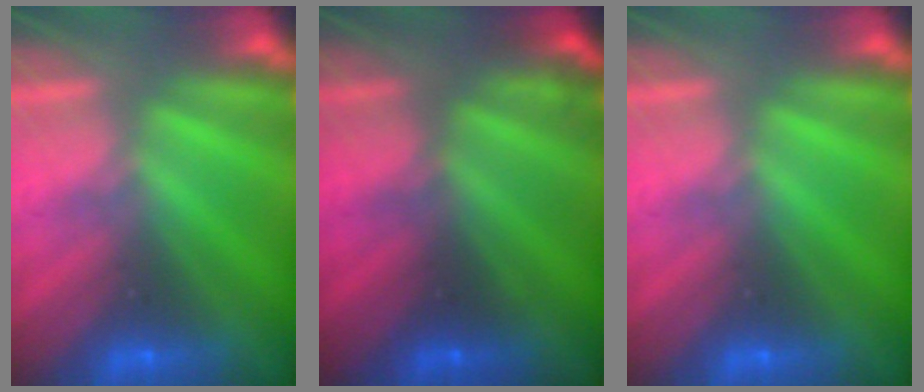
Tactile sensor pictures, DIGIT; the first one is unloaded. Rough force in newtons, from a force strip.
{"total": 1.4}
{"total": 0.0}